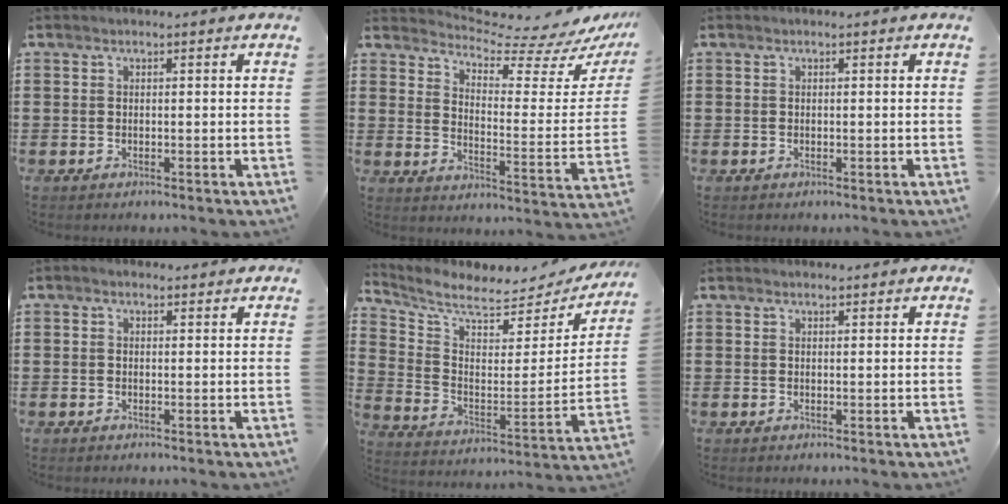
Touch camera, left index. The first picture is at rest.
{"total": 6.2, "force": [5.8, 0.3, 2.3], "torque": [-0.060, -0.056, 0.095]}
{"total": 0.0}
{"total": 0.7, "force": [0.1, 0.6, 0.2], "torque": [-0.005, 0.006, 0.001]}
{"total": 6.1, "force": [5.4, 1.4, 2.4], "torque": [-0.077, -0.045, 0.090]}
{"total": 0.7, "force": [0.6, 0.2, 0.1], "torque": [-0.004, 0.001, 0.013]}